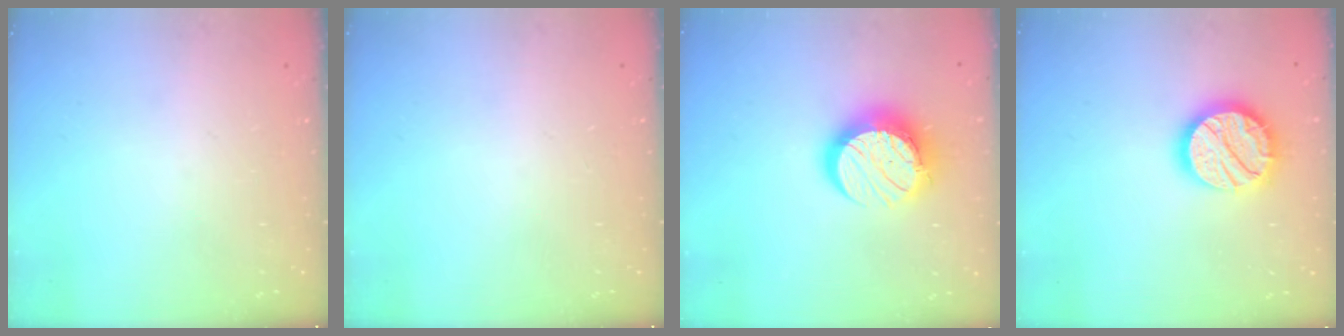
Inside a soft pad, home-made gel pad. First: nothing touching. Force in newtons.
{"total": 0.0}
{"total": 14.5, "press": 14.5, "slide": 1.1}
{"total": 17.0, "press": 17.0, "slide": 0.8}